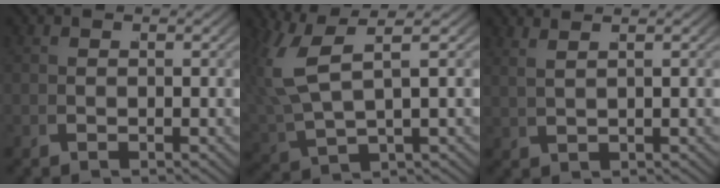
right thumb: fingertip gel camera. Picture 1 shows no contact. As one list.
[{"total": 7.7, "force": [2.9, 4.2, 5.7], "torque": [-0.135, -0.005, 0.062]}, {"total": 2.3, "force": [2.1, -0.2, 1.0], "torque": [-0.013, 0.009, 0.048]}]